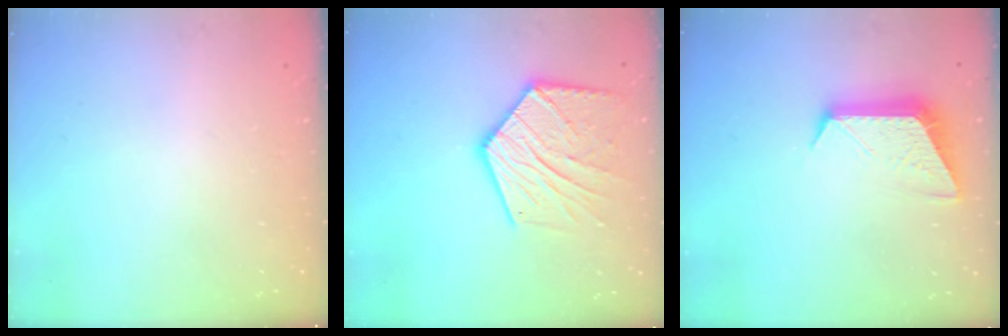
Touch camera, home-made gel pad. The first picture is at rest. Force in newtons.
{"total": 17.6, "press": 17.6, "slide": 1.0}
{"total": 10.1, "press": 10.1, "slide": 0.0}